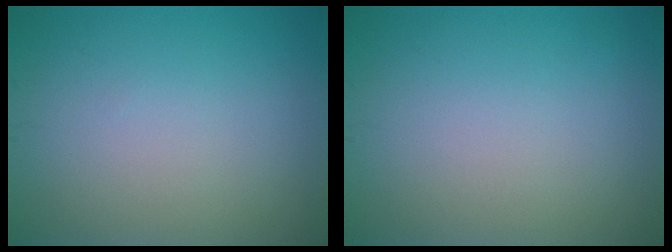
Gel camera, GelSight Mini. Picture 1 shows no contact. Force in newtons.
{"total": 0.0}